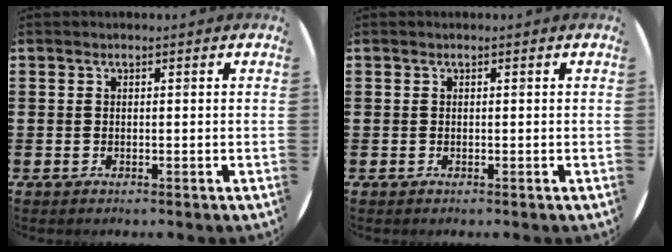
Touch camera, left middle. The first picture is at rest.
{"total": 0.0}